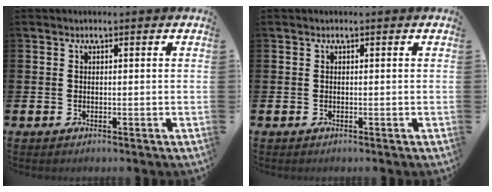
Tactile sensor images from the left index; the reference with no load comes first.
{"total": 0.0}